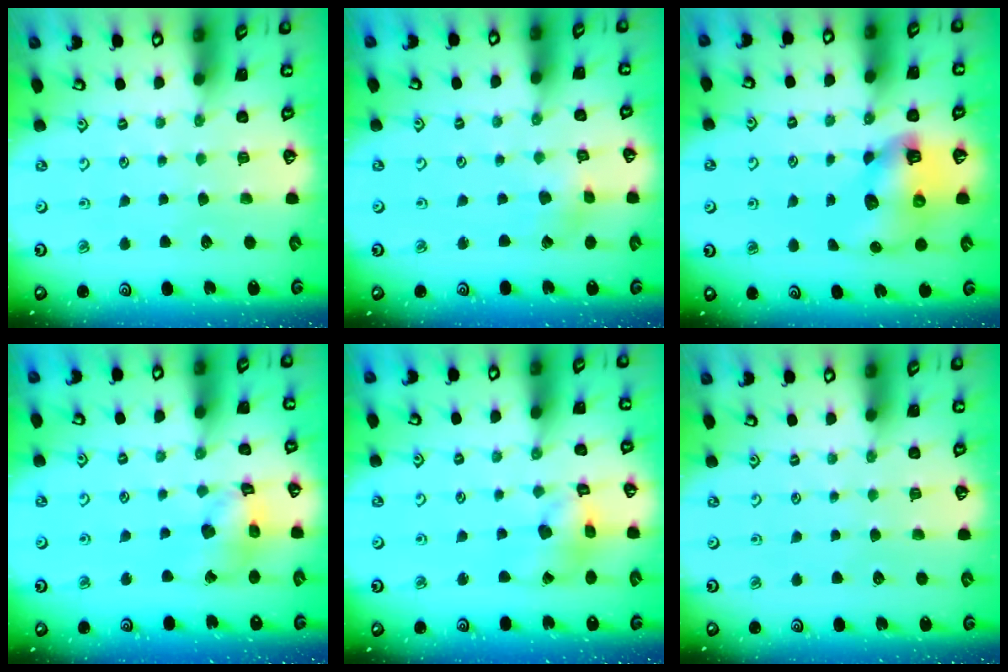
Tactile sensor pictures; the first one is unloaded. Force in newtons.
{"total": 1.5, "press": 1.5, "slide": 0.0}
{"total": 10.5, "press": 10.4, "slide": 1.2}
{"total": 13.2, "press": 13.1, "slide": 1.6}
{"total": 8.9, "press": 8.8, "slide": 1.0}
{"total": 0.0}